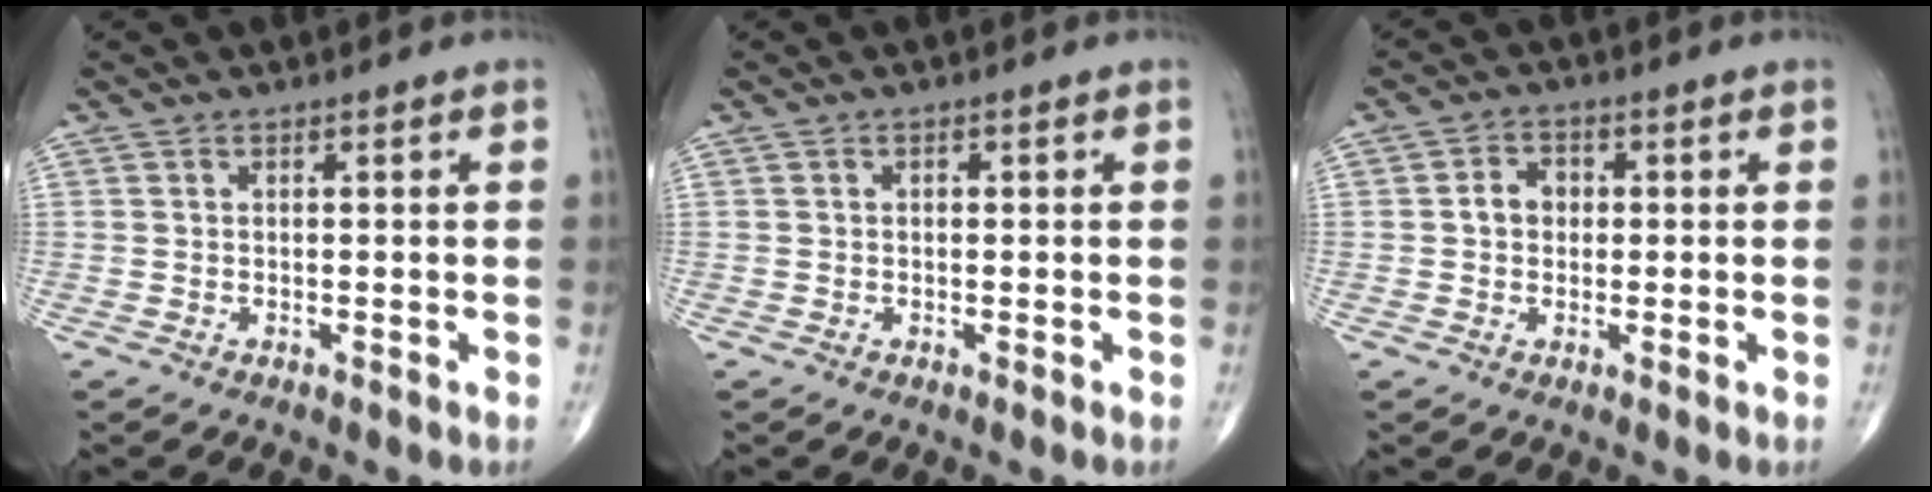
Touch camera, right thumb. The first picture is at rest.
{"total": 0.7, "force": [0.1, 0.4, 0.5], "torque": [-0.003, -0.001, 0.001]}
{"total": 3.9, "force": [0.2, 3.2, 2.3], "torque": [-0.026, 0.013, -0.003]}